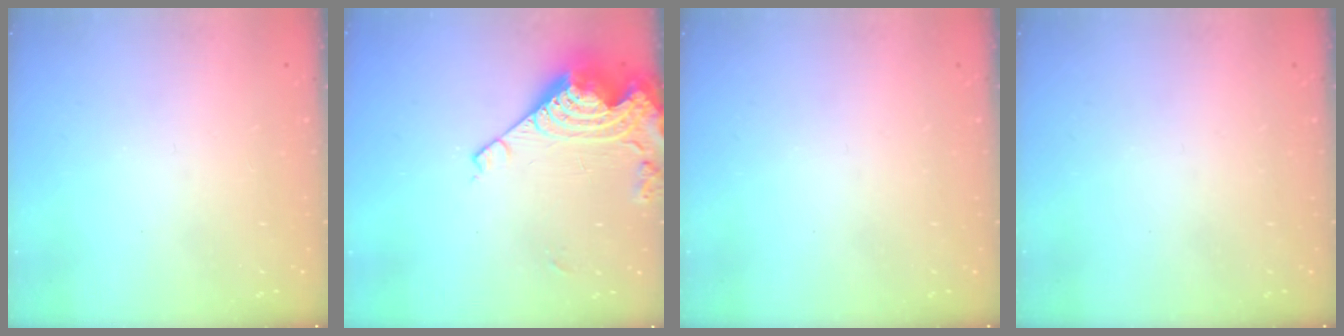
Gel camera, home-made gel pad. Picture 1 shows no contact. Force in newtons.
{"total": 12.7, "press": 12.7, "slide": 1.0}
{"total": 0.0}
{"total": 0.0}